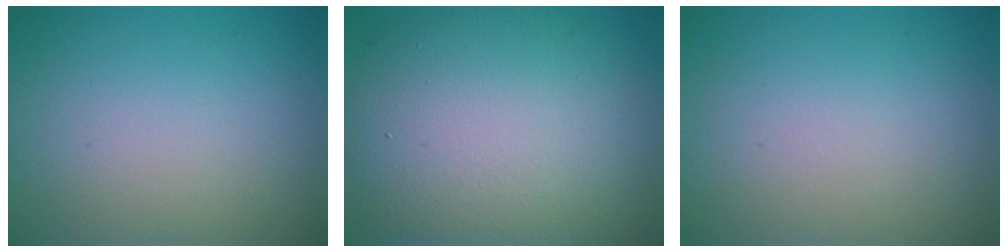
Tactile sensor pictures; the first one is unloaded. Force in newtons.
{"total": 12.9, "press": 12.9, "slide": 1.1}
{"total": 0.0}